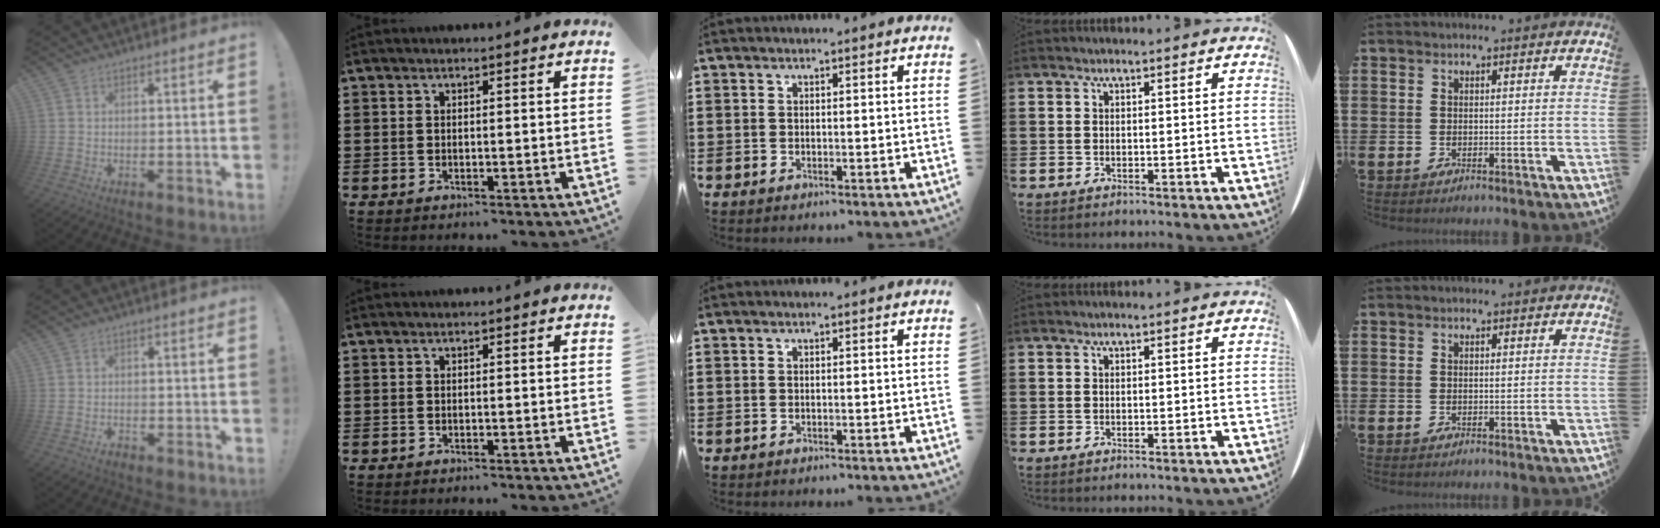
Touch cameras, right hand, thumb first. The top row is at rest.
{"thumb": {"total": 1.6, "force": [-1.4, 0.5, 0.7], "torque": [-0.007, 0.007, -0.025]}}